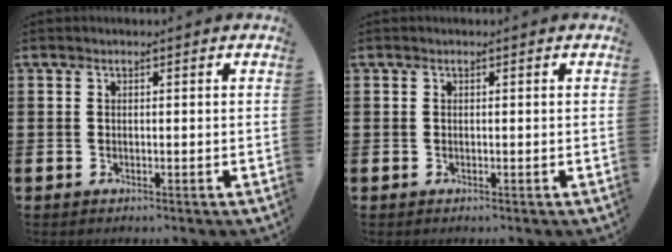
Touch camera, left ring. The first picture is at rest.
{"total": 0.0}